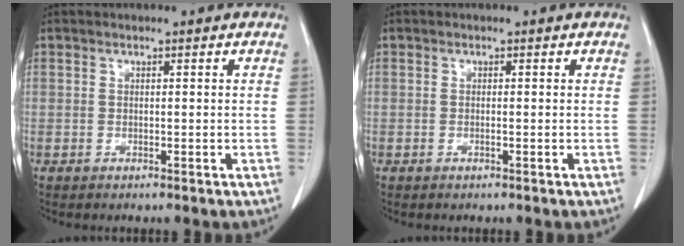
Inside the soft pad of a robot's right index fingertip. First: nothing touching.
{"total": 0.0}